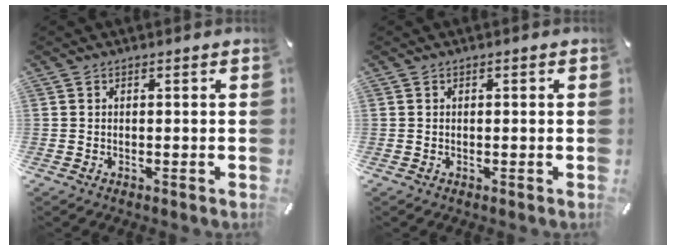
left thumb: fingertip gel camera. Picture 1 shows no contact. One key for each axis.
{"total": 0.0}